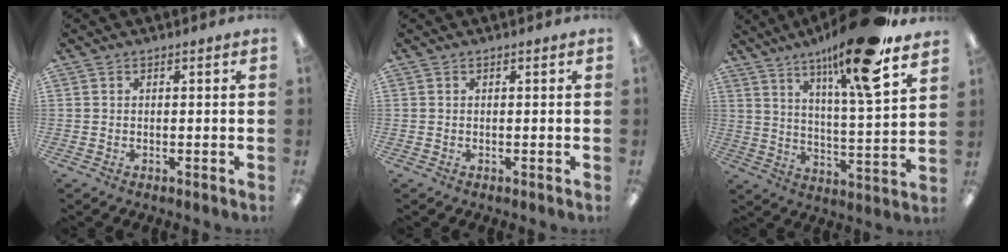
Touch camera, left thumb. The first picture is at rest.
{"total": 0.0}
{"total": 18.1, "force": [13.1, 1.6, 12.3], "torque": [-0.212, -0.072, 0.203]}